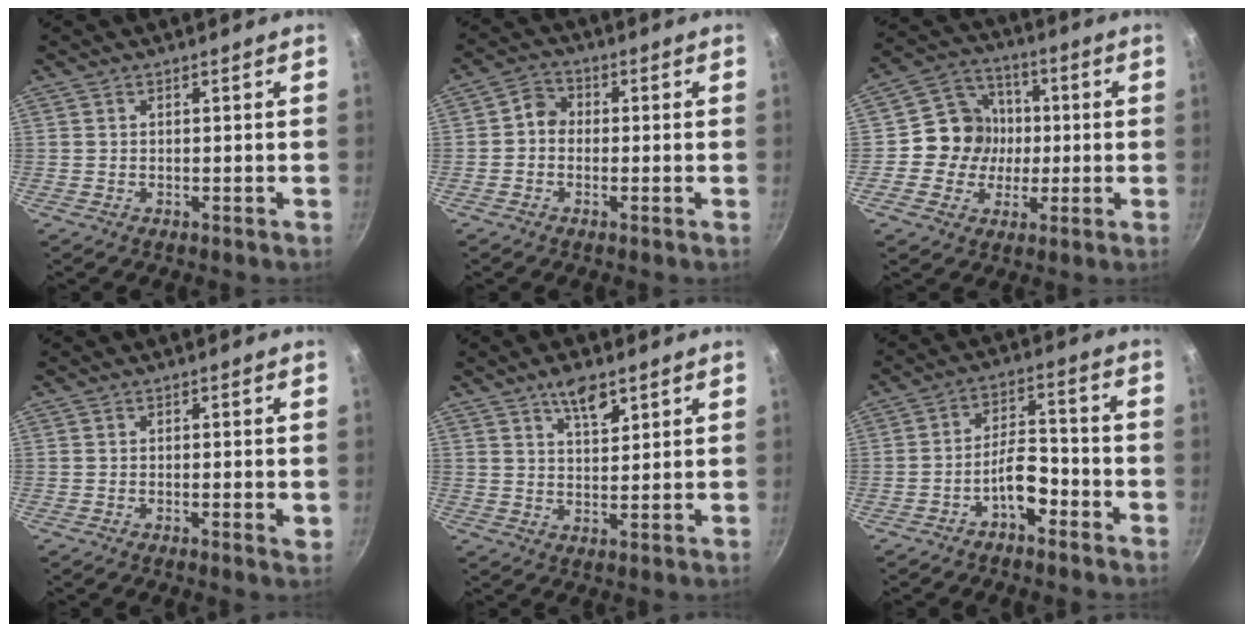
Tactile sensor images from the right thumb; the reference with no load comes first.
{"total": 2.9, "force": [-0.4, 2.5, 1.5], "torque": [-0.017, 0.013, -0.018]}
{"total": 10.9, "force": [-0.3, 10.3, 3.7], "torque": [-0.021, 0.024, -0.023]}
{"total": 1.9, "force": [-0.2, 0.5, 1.8], "torque": [-0.026, -0.003, -0.004]}
{"total": 6.0, "force": [3.7, 2.5, 4.0], "torque": [-0.060, -0.019, 0.061]}
{"total": 6.9, "force": [-3.8, 3.2, 4.8], "torque": [-0.061, 0.047, -0.067]}